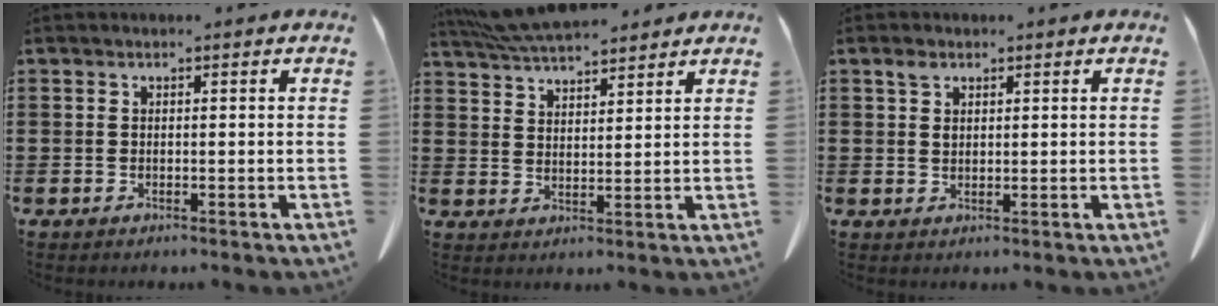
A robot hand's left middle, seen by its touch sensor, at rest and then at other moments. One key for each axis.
{"total": 6.8, "fx": 6.2, "fy": 1.4, "fz": 2.4, "tx": -0.066, "ty": -0.014, "tz": 0.117}
{"total": 1.7, "fx": 1.2, "fy": 0.9, "fz": 0.9, "tx": -0.014, "ty": -0.002, "tz": 0.021}